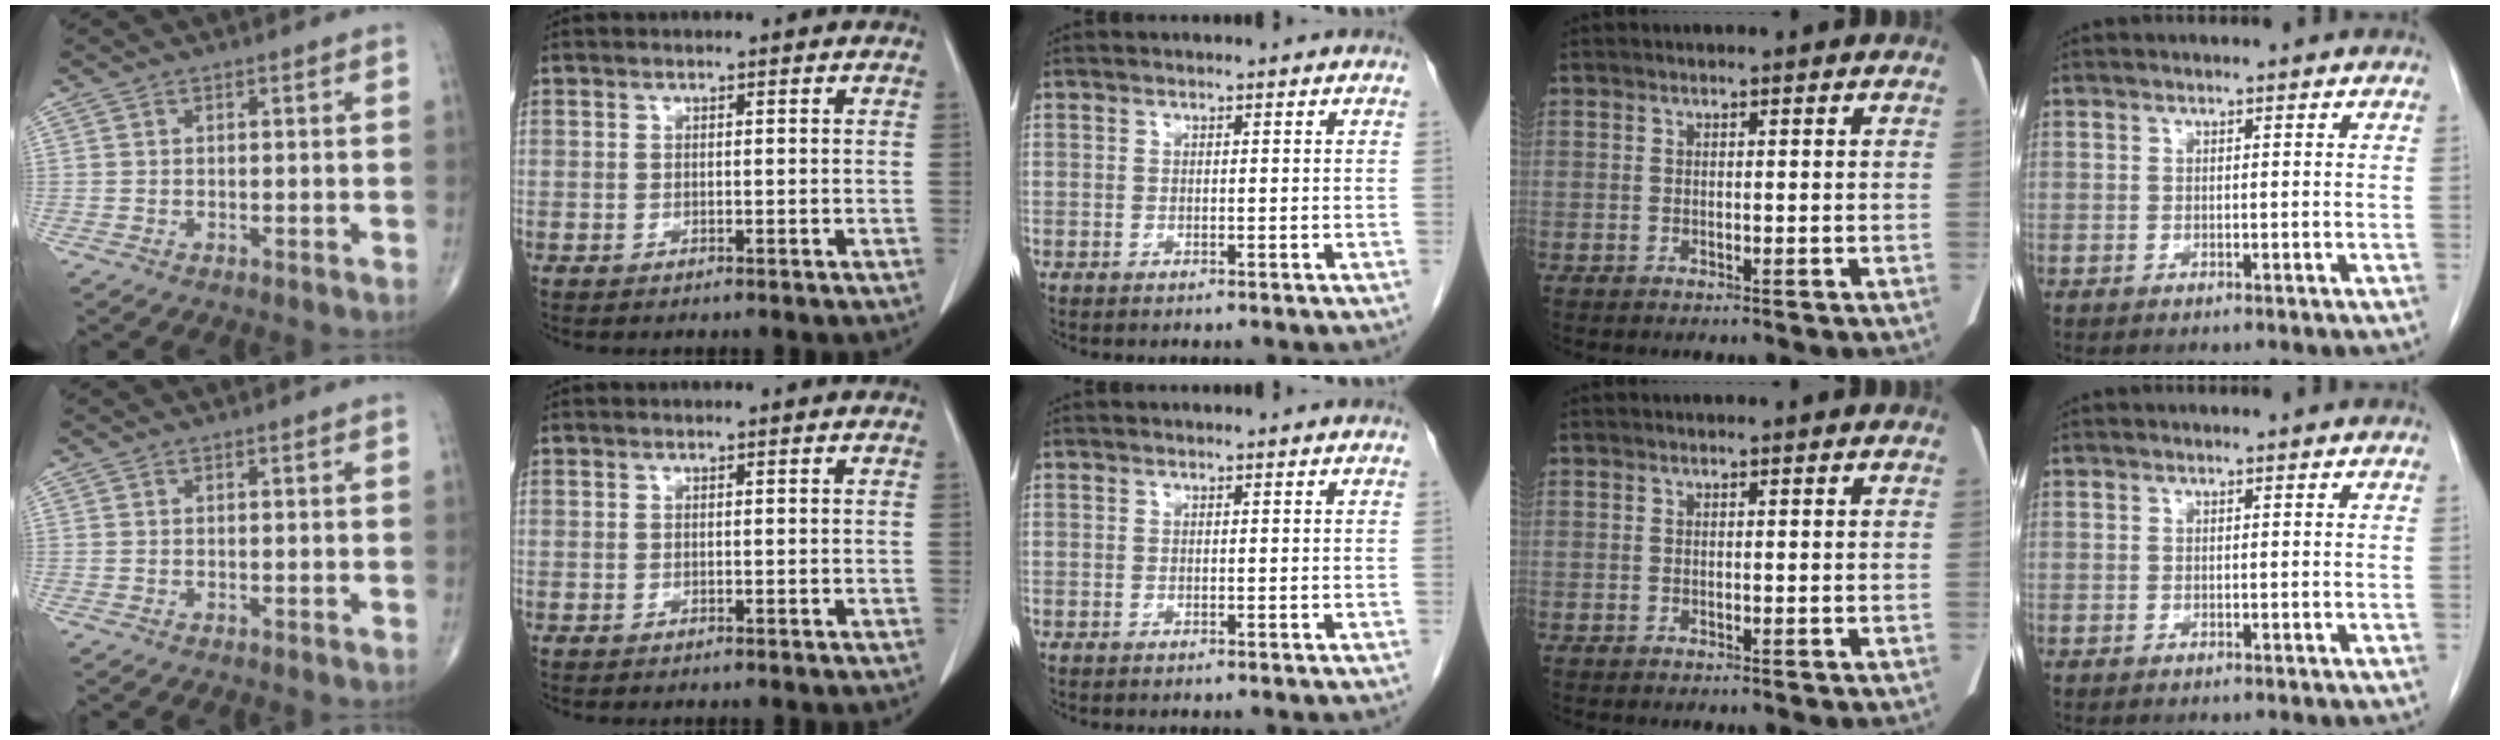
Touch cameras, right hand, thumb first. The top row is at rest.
{}